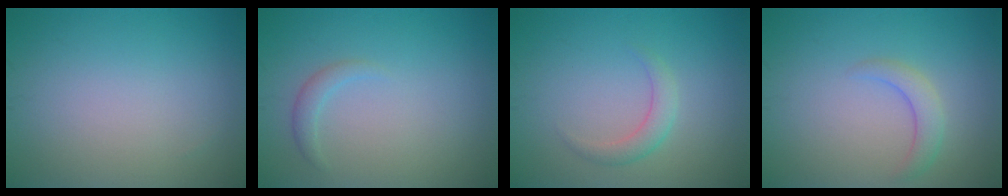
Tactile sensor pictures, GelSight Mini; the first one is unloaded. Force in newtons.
{"total": 1.2, "press": 1.2, "slide": 0.2}
{"total": 1.8, "press": 1.8, "slide": 0.0}
{"total": 2.1, "press": 2.0, "slide": 0.3}